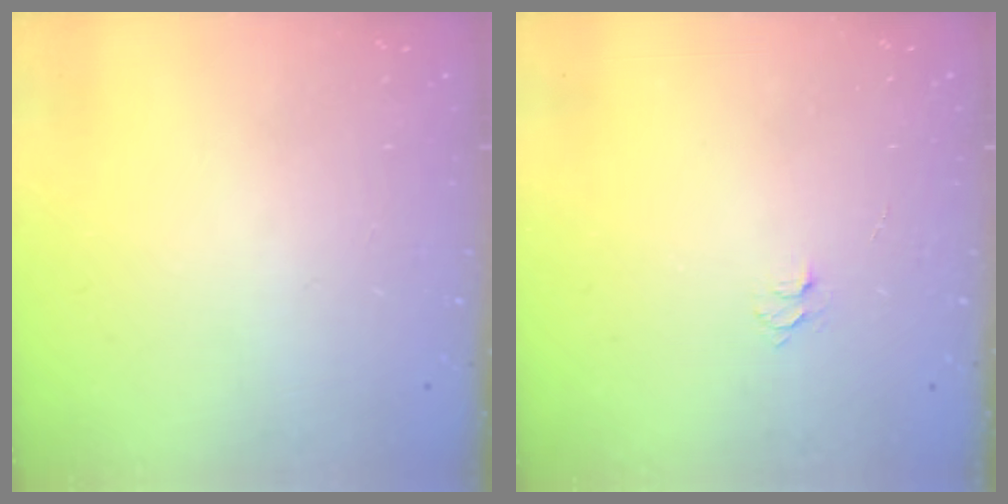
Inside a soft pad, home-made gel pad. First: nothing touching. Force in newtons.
{"total": 3.9, "press": 3.9, "slide": 0.4}